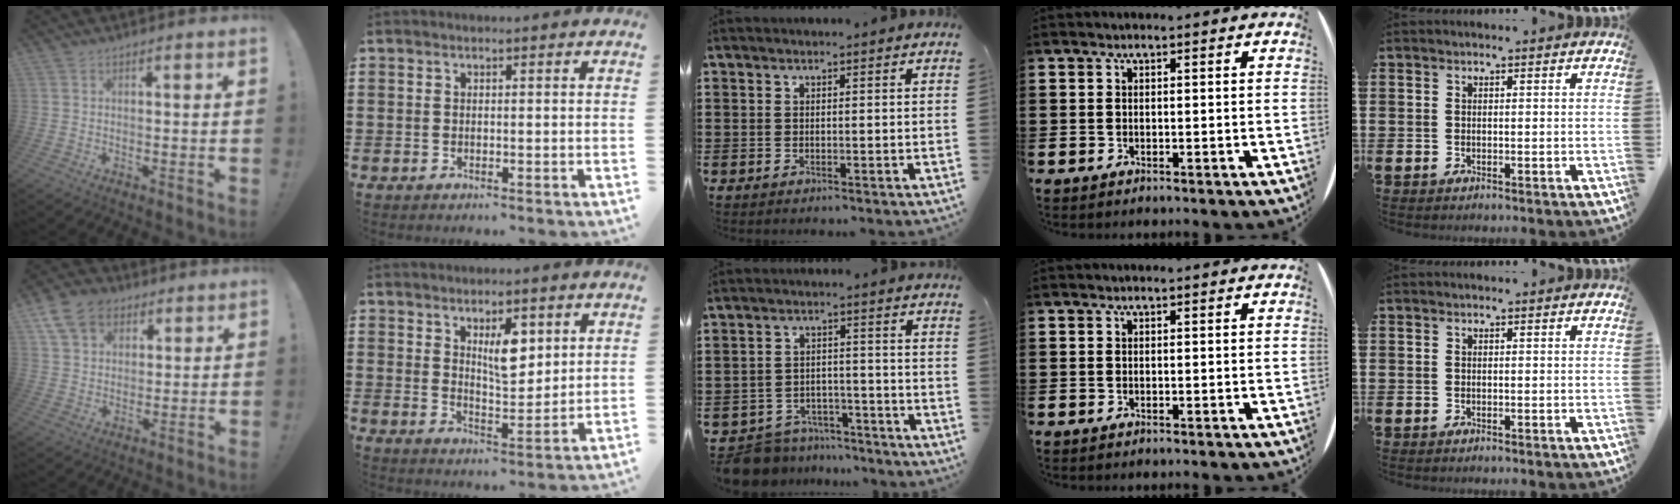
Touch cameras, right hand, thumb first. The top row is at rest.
{"thumb": {"total": 11.1, "force": [5.7, 8.2, 5.0], "torque": [-0.085, -0.017, 0.114]}, "index": {"total": 6.1, "force": [2.7, 2.5, 4.8], "torque": [-0.070, -0.007, 0.041]}, "middle": {"total": 6.5, "force": [-6.3, 1.5, 0.6], "torque": [-0.018, 0.013, -0.127]}}